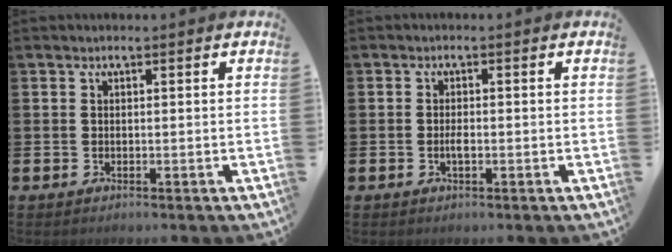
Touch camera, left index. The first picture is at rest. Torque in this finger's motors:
{"motor_torque": [0.42, 0.36, 0.02, 0.01]}